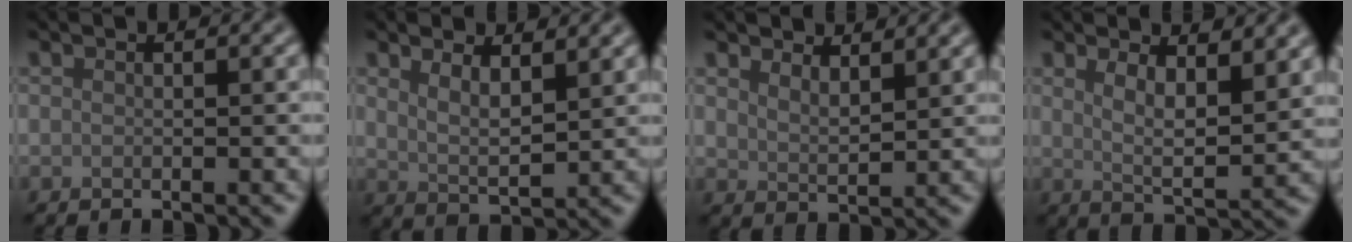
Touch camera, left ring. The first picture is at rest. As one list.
[{"total": 3.6, "force": [2.2, 1.4, 2.5], "torque": [-0.051, -0.008, 0.043]}, {"total": 3.0, "force": [2.5, 1.0, 1.2], "torque": [-0.025, 0.000, 0.045]}, {"total": 5.4, "force": [2.8, 1.8, 4.3], "torque": [-0.067, -0.010, 0.049]}]